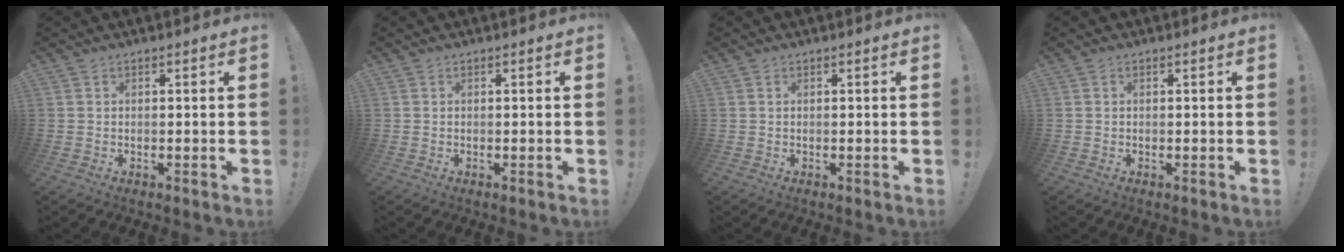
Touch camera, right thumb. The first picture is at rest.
{"total": 0.0}
{"total": 0.0}
{"total": 0.0}